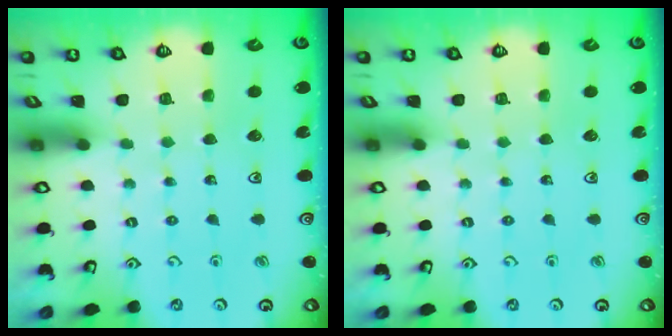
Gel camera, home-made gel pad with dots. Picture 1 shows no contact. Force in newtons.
{"total": 0.0}